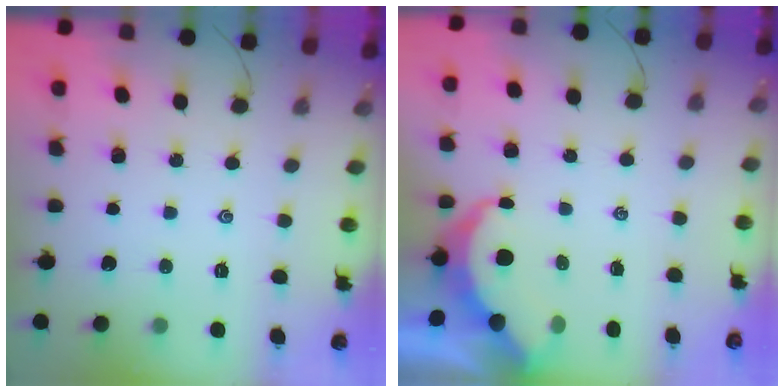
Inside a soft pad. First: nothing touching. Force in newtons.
{"total": 5.6, "press": 5.6, "slide": 0.3}